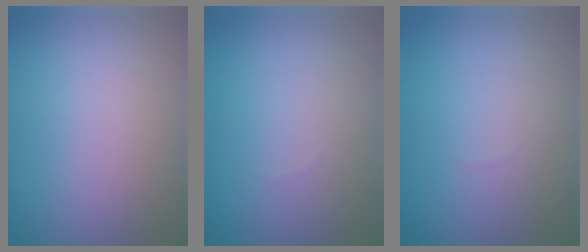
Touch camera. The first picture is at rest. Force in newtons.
{"total": 0.0}
{"total": 0.0}